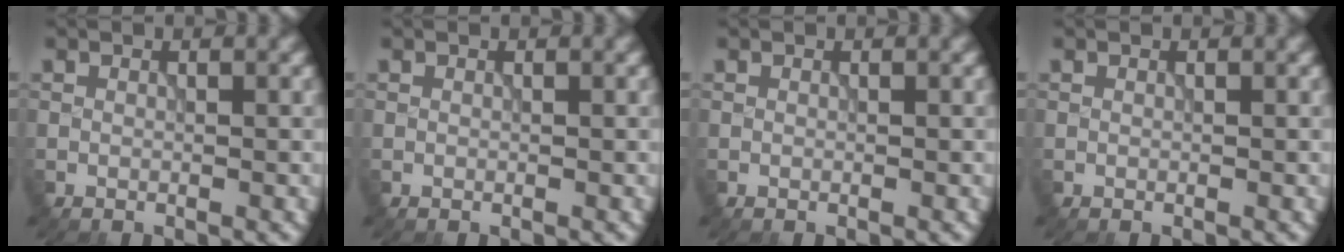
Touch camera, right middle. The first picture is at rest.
{"total": 0.0}
{"total": 0.0}
{"total": 0.0}